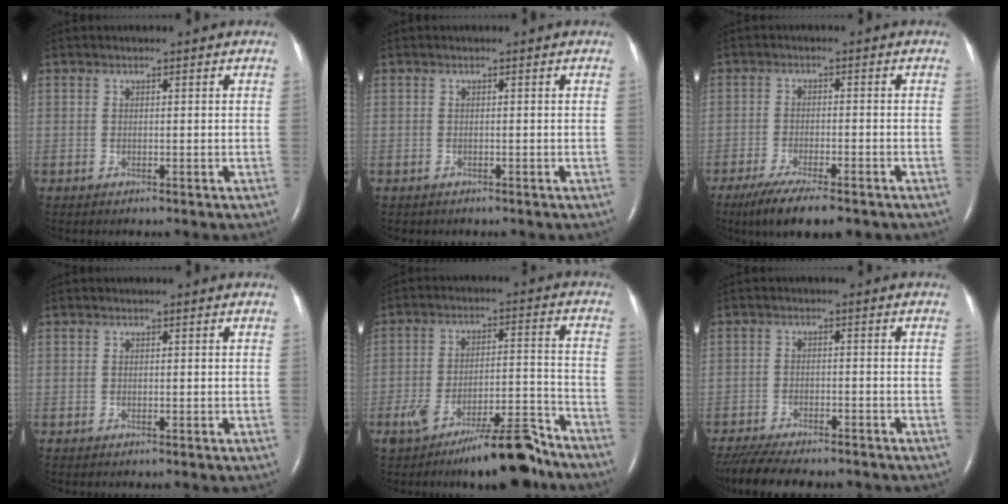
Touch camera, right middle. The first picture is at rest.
{"total": 0.0}
{"total": 10.0, "force": [-7.5, 1.9, 6.4], "torque": [-0.104, -0.020, -0.114]}
{"total": 0.0}
{"total": 12.1, "force": [-9.5, 2.0, 7.3], "torque": [-0.109, 0.017, -0.150]}
{"total": 13.6, "force": [-11.8, 3.1, 6.1], "torque": [-0.120, -0.018, -0.169]}